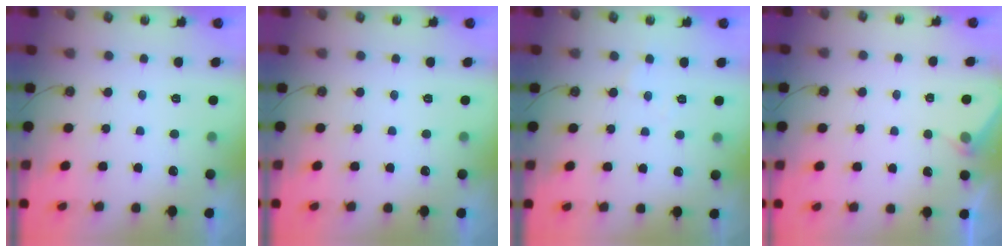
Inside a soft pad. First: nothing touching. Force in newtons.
{"total": 0.0}
{"total": 3.4, "press": 3.4, "slide": 0.5}
{"total": 3.0, "press": 2.9, "slide": 0.4}